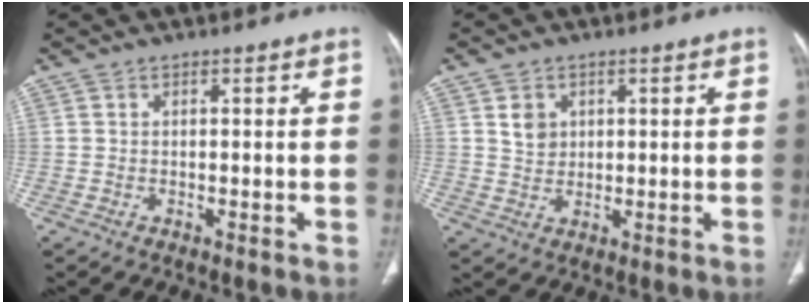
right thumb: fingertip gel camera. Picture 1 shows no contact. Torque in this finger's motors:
{"motor_torque": [0.52, 0.36, 0.13, -0.42, -0.09]}